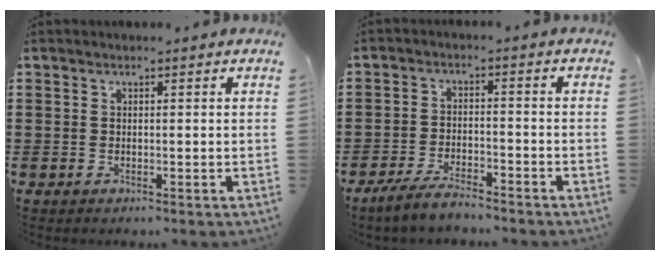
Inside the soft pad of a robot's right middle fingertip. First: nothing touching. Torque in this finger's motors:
{"motor_torque": [2.14, 0.00, 0.06, 0.07]}